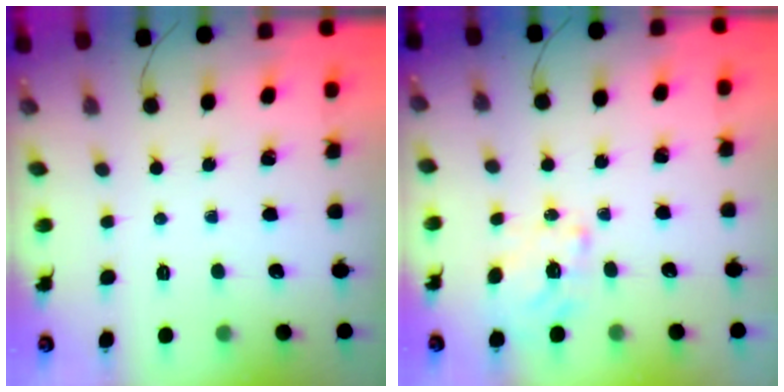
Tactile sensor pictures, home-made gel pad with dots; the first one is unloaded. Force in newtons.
{"total": 2.3, "press": 2.3, "slide": 0.4}